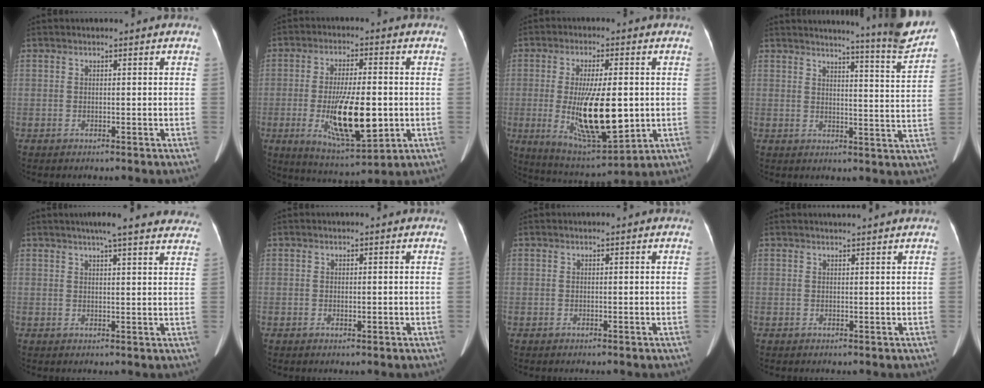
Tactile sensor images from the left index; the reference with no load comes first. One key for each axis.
{"total": 12.9, "fx": -2.4, "fy": 3.4, "fz": 12.2, "tx": -0.221, "ty": -0.023, "tz": -0.030}
{"total": 14.2, "fx": -1.3, "fy": 3.7, "fz": 13.6, "tx": -0.247, "ty": -0.027, "tz": -0.008}
{"total": 11.6, "fx": 10.8, "fy": -2.4, "fz": 3.5, "tx": -0.057, "ty": -0.072, "tz": 0.126}
{"total": 16.7, "fx": 14.6, "fy": 1.8, "fz": 7.9, "tx": -0.097, "ty": 0.013, "tz": 0.166}
{"total": 0.7, "fx": -0.2, "fy": 0.2, "fz": 0.6, "tx": -0.009, "ty": -0.005, "tz": -0.002}
{"total": 0.0}
{"total": 2.5, "fx": 2.4, "fy": -0.5, "fz": 0.7, "tx": -0.010, "ty": 0.009, "tz": 0.034}